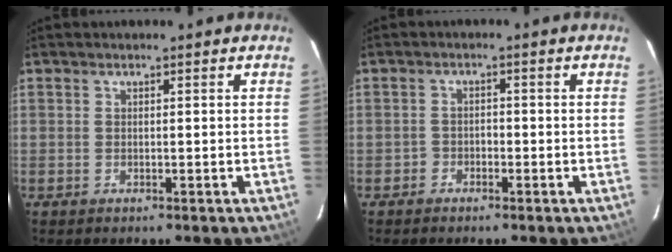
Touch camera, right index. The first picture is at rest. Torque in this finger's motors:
{"motor_torque": [0.03, 0.07, -0.02, 0.00]}